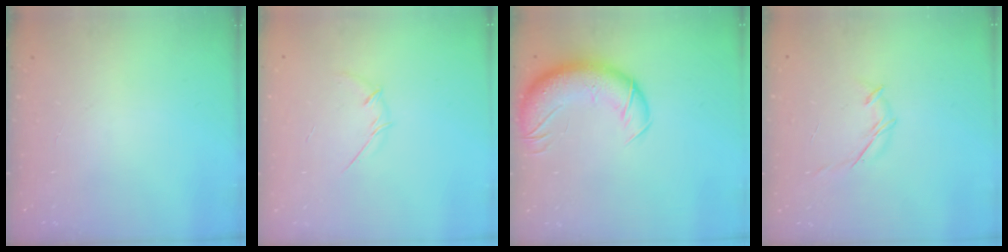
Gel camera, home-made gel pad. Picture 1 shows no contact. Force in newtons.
{"total": 3.6, "press": 3.5, "slide": 0.9}
{"total": 13.3, "press": 12.8, "slide": 3.6}
{"total": 4.7, "press": 4.5, "slide": 1.1}